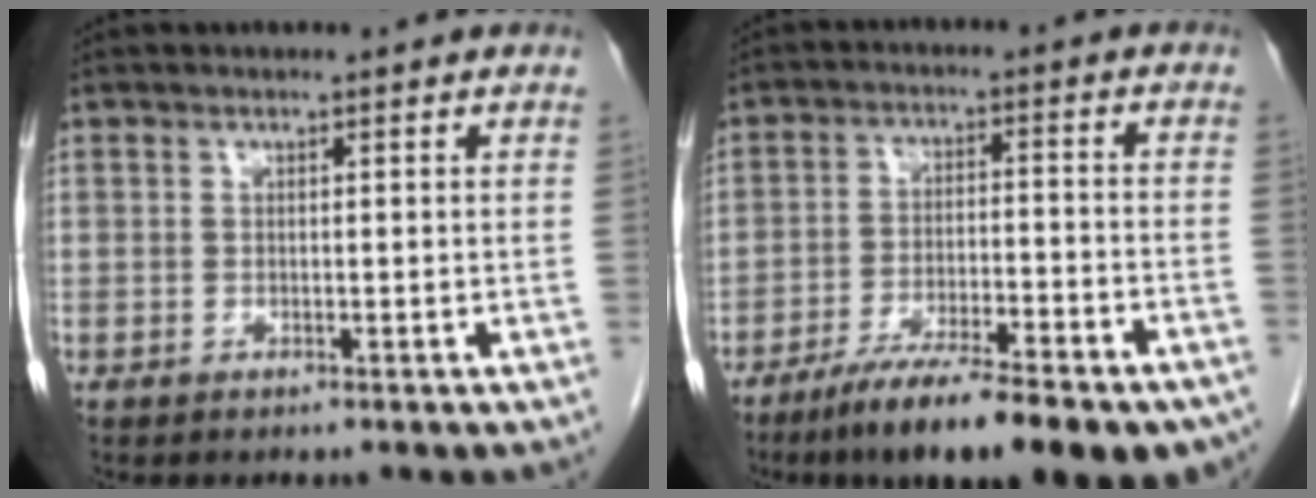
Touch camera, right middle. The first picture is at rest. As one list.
[{"total": 19.7, "force": [-14.8, 3.7, 12.4], "torque": [-0.132, -0.002, -0.221]}]